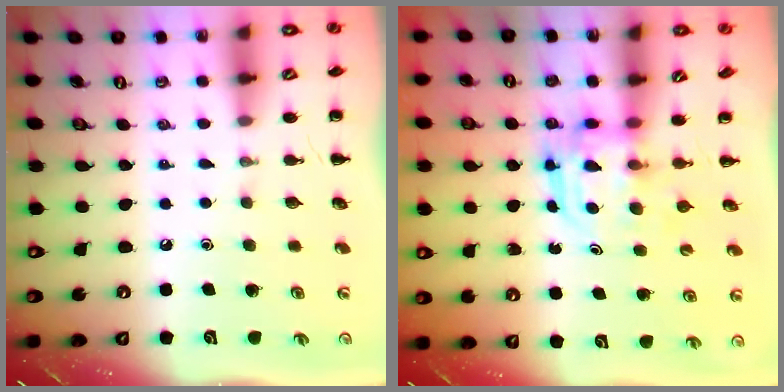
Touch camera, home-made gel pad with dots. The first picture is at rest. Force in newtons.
{"total": 3.2, "press": 3.2, "slide": 0.2}